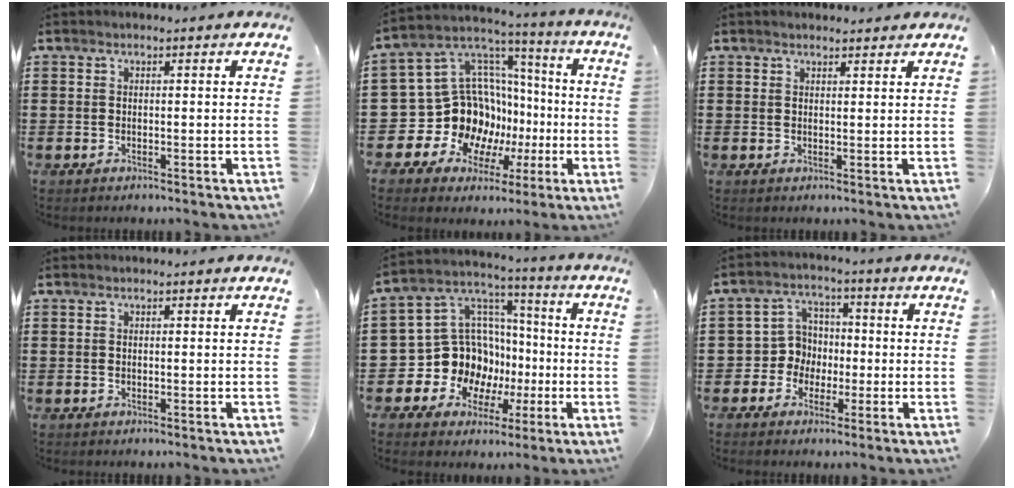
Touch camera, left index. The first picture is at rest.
{"total": 14.3, "force": [-2.6, 13.3, 4.8], "torque": [-0.130, -0.028, -0.011]}
{"total": 1.3, "force": [1.3, 0.2, 0.1], "torque": [-0.004, 0.002, 0.025]}
{"total": 0.0}
{"total": 12.7, "force": [-2.6, 11.7, 4.1], "torque": [-0.128, -0.013, -0.032]}
{"total": 6.0, "force": [-1.0, 5.7, 1.7], "torque": [-0.060, 0.013, -0.023]}